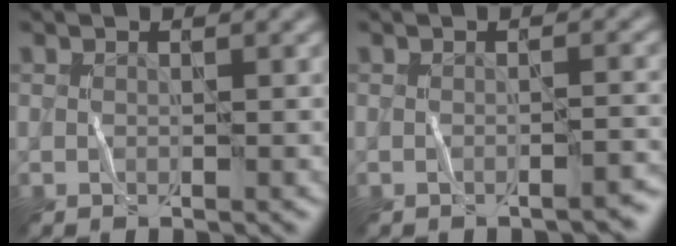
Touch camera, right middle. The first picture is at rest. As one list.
[{"total": 1.4, "force": [-1.2, 0.2, 0.7], "torque": [-0.008, 0.004, -0.019]}]